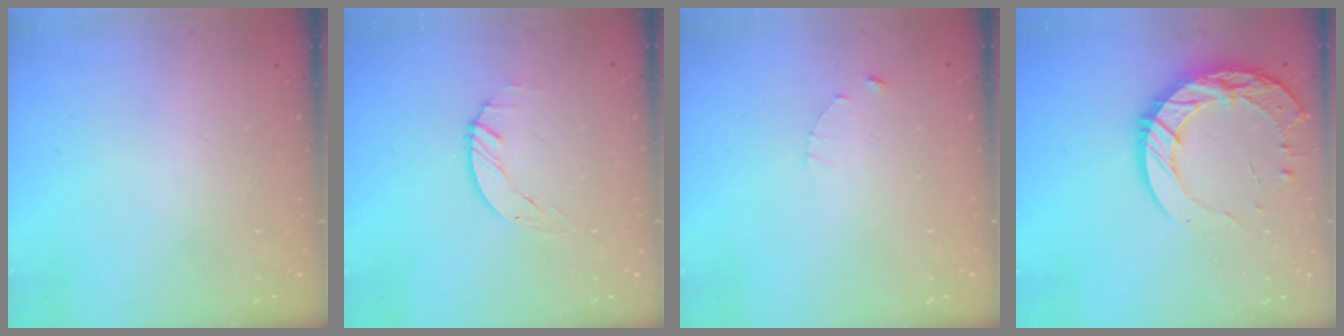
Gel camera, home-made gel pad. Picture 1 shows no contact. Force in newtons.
{"total": 1.7, "press": 1.7, "slide": 0.1}
{"total": 1.0, "press": 1.0, "slide": 0.2}
{"total": 16.1, "press": 16.0, "slide": 1.2}